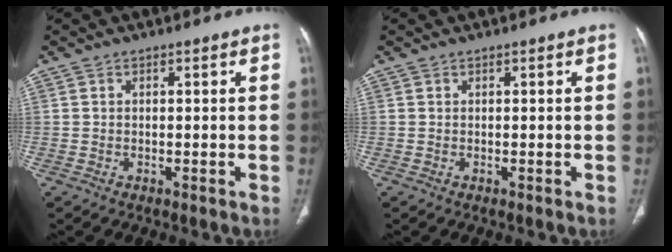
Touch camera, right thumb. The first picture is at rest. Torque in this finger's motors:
{"motor_torque": [-0.18, 0.17, -0.19, 0.29, 0.01]}